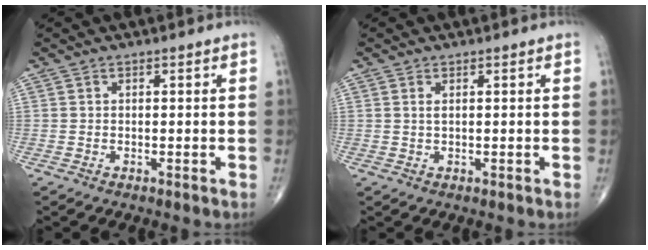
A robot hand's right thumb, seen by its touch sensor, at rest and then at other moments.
{"total": 1.0, "force": [0.4, 0.3, 0.8], "torque": [-0.019, 0.002, 0.009]}